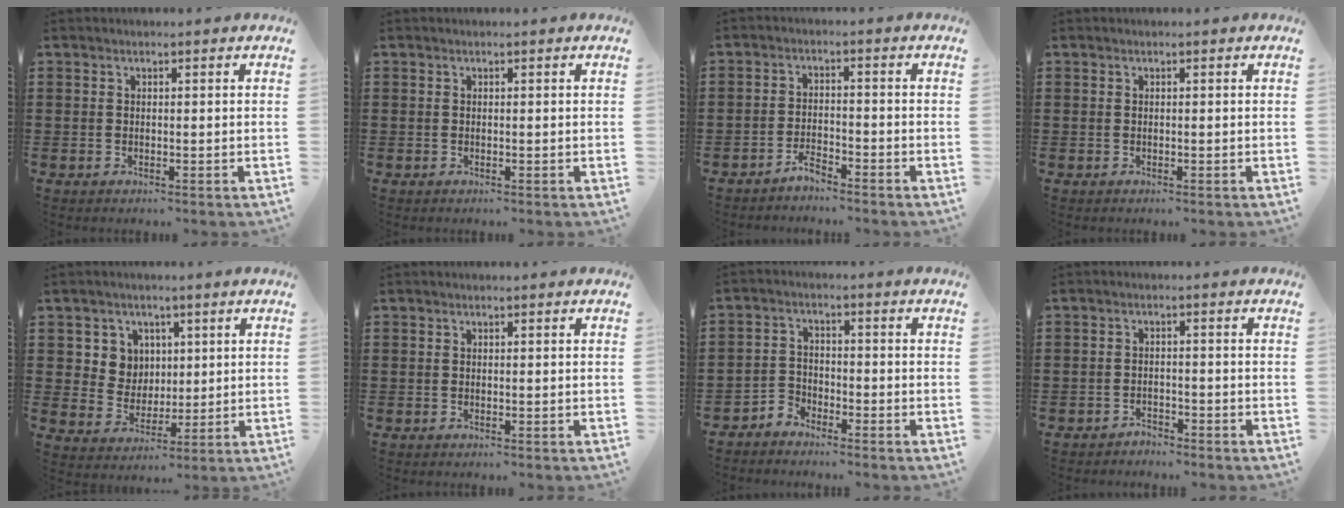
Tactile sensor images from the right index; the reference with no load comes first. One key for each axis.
{"total": 0.0}
{"total": 2.8, "fx": -2.7, "fy": 0.3, "fz": 0.4, "tx": -0.014, "ty": 0.005, "tz": -0.056}
{"total": 0.0}
{"total": 5.9, "fx": 2.3, "fy": 5.4, "fz": 0.8, "tx": -0.039, "ty": 0.011, "tz": 0.042}
{"total": 0.0}
{"total": 2.8, "fx": -2.7, "fy": 0.9, "fz": 0.0, "tx": -0.011, "ty": 0.004, "tz": -0.058}
{"total": 1.9, "fx": -1.9, "fy": 0.4, "fz": 0.0, "tx": -0.008, "ty": 0.003, "tz": -0.042}